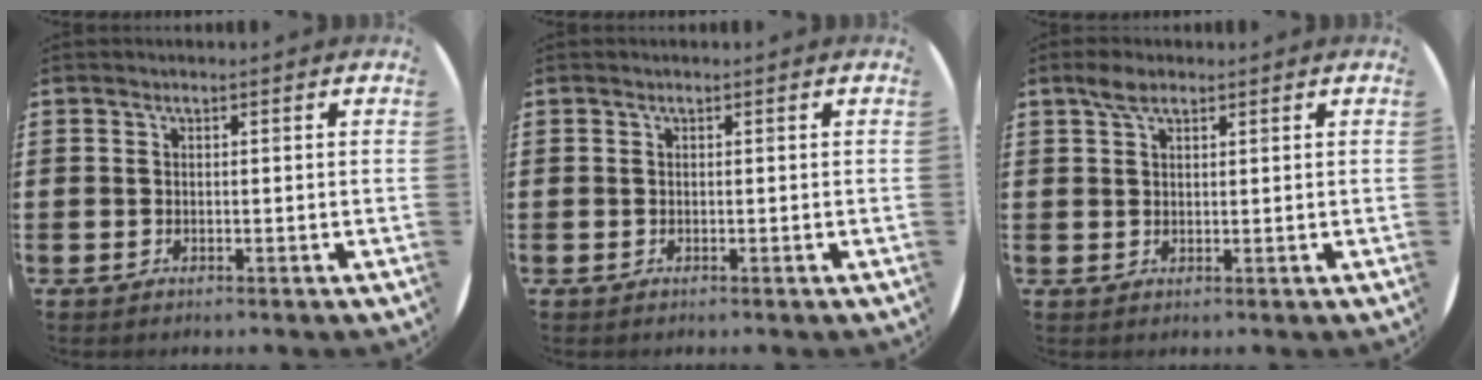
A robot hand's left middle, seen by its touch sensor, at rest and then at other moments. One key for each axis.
{"total": 0.0}
{"total": 2.7, "fx": 2.0, "fy": 1.1, "fz": 1.5, "tx": -0.025, "ty": 0.003, "tz": 0.034}